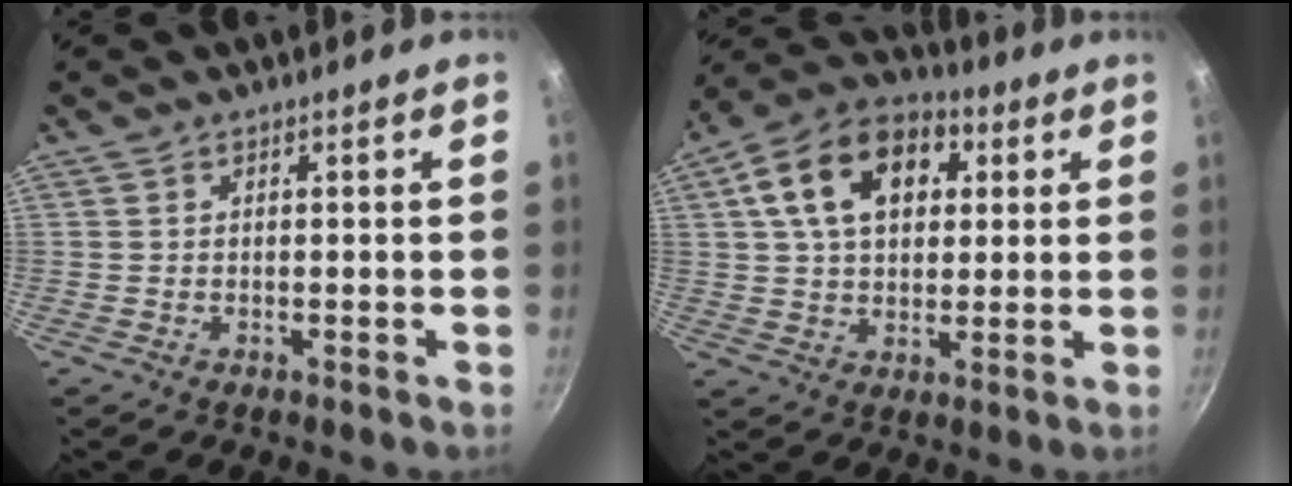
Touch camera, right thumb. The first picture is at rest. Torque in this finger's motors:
{"motor_torque": [-0.27, 1.13, 0.30, -0.15, 0.17]}